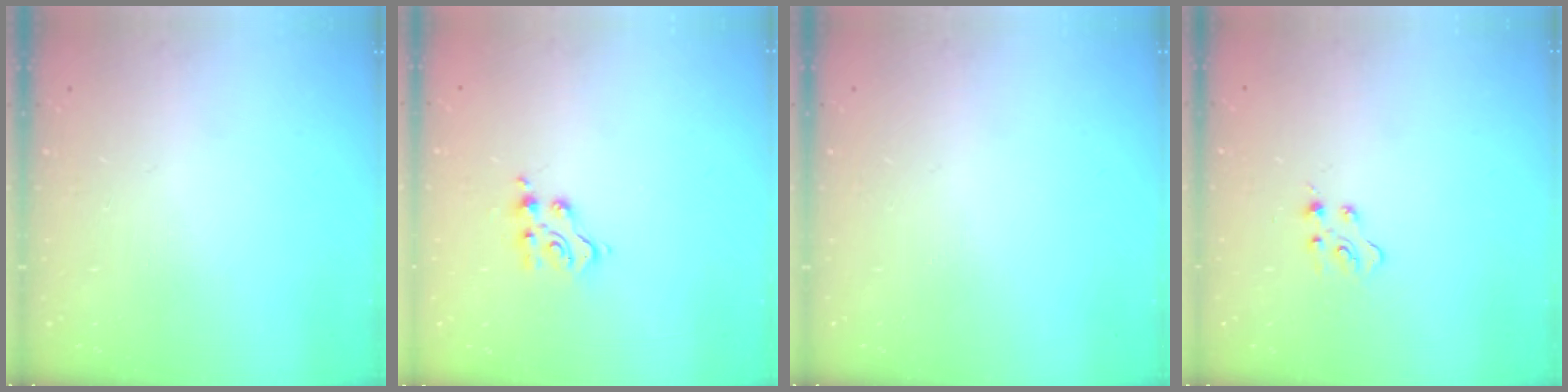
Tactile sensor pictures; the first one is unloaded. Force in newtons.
{"total": 5.6, "press": 5.6, "slide": 0.1}
{"total": 0.0}
{"total": 2.9, "press": 2.8, "slide": 0.4}